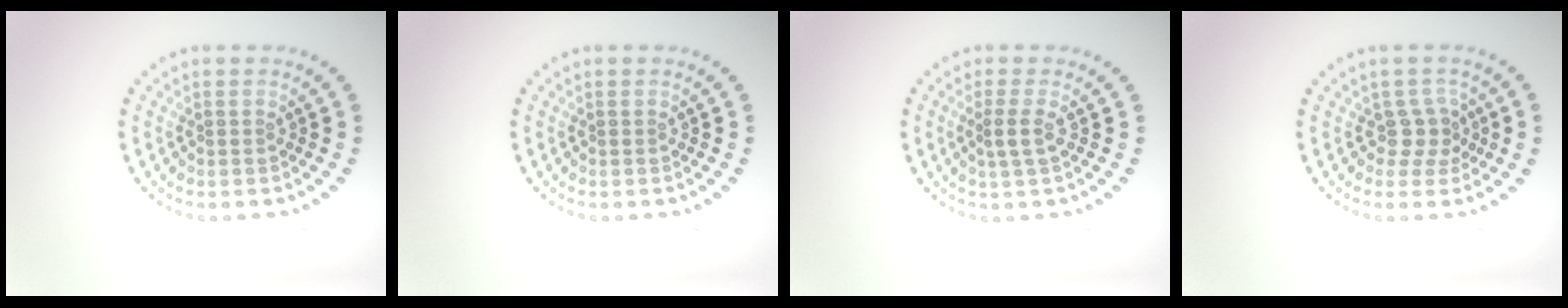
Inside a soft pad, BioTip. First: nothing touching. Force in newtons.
{"total": 0.0}
{"total": 1.7, "press": 1.3, "slide": 1.0}
{"total": 2.1, "press": 1.6, "slide": 1.3}